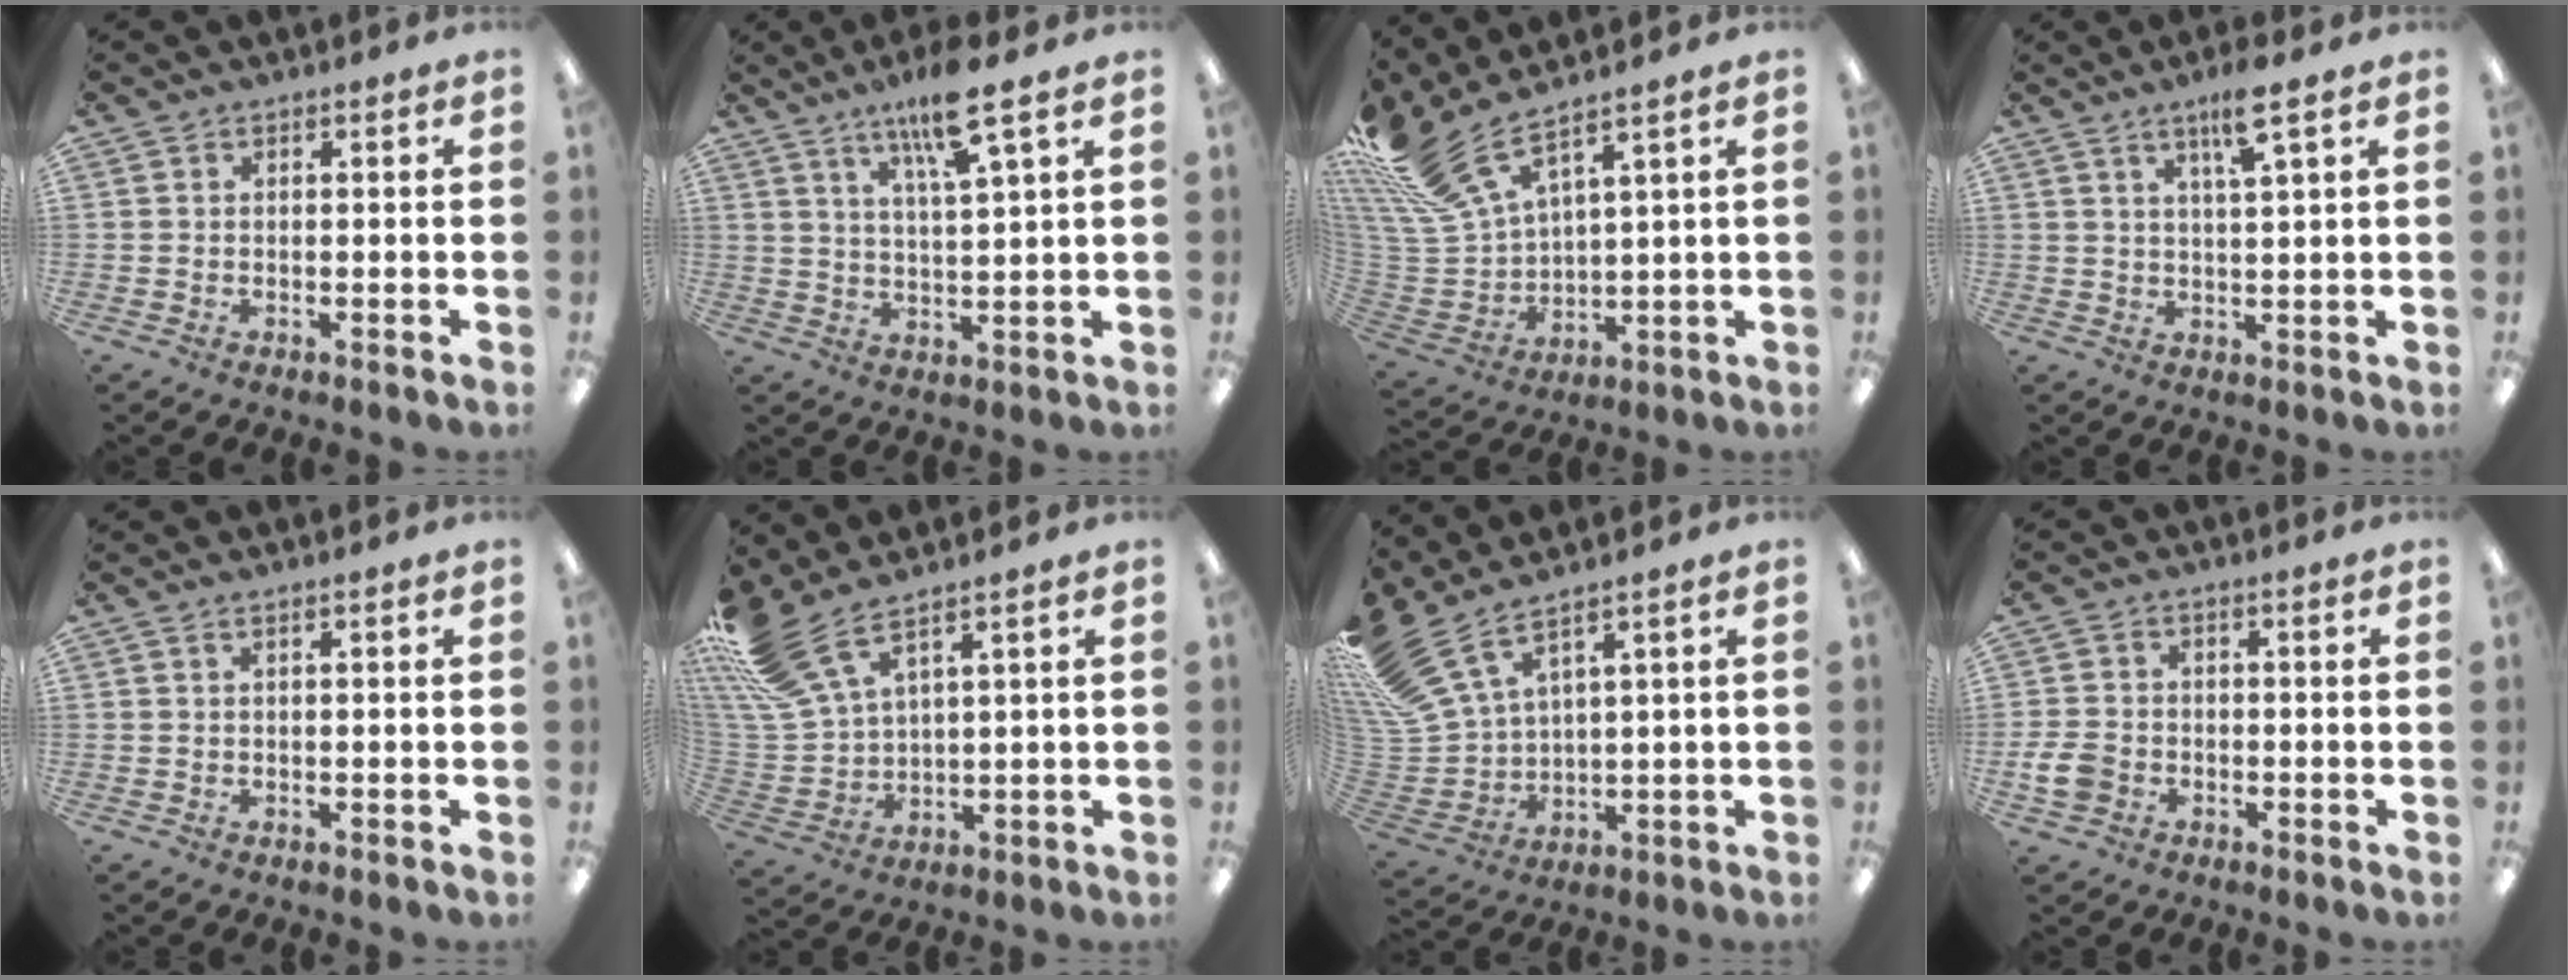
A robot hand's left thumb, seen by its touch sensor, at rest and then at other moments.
{"total": 10.4, "force": [6.8, 1.6, 7.7], "torque": [-0.131, -0.027, 0.110]}
{"total": 14.8, "force": [11.4, 5.2, 7.8], "torque": [-0.191, -0.075, 0.211]}
{"total": 6.8, "force": [4.3, 0.6, 5.2], "torque": [-0.098, -0.009, 0.069]}
{"total": 1.0, "force": [0.5, 0.1, 0.8], "torque": [-0.015, -0.001, 0.009]}
{"total": 12.4, "force": [8.9, 4.6, 7.2], "torque": [-0.173, -0.041, 0.171]}
{"total": 13.8, "force": [9.3, 6.2, 8.1], "torque": [-0.201, -0.053, 0.179]}
{"total": 5.2, "force": [-1.5, 4.2, 2.6], "torque": [-0.061, 0.006, -0.028]}